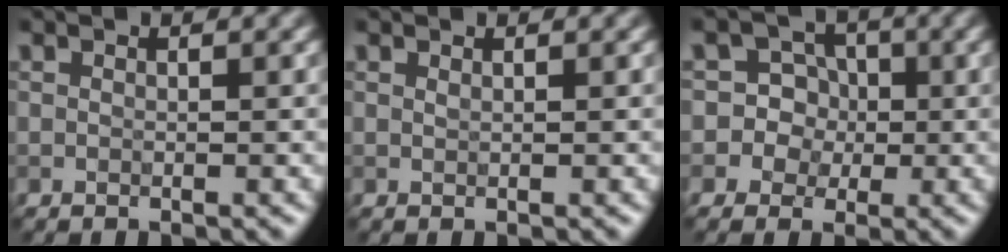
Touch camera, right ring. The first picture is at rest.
{"total": 0.0}
{"total": 5.7, "force": [-0.1, 5.6, 1.0], "torque": [-0.006, 0.031, -0.018]}